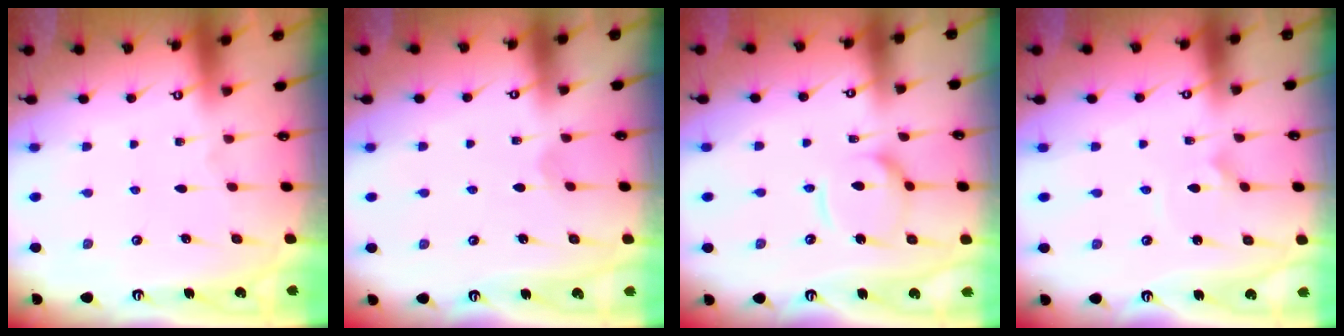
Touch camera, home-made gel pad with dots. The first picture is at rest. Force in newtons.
{"total": 1.5, "press": 1.4, "slide": 0.1}
{"total": 11.6, "press": 11.5, "slide": 1.2}
{"total": 2.0, "press": 2.0, "slide": 0.1}